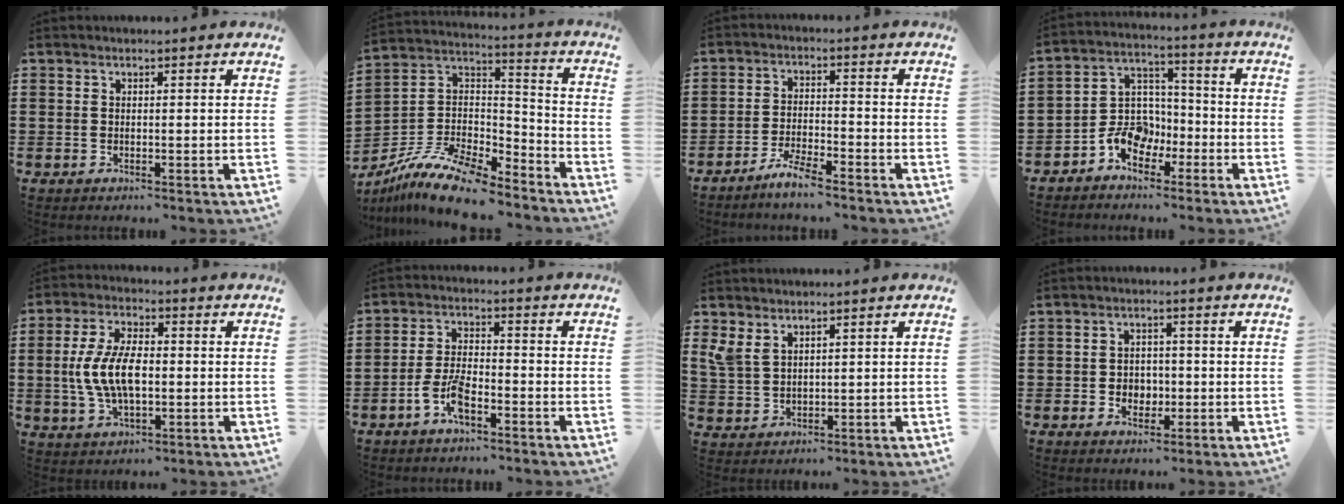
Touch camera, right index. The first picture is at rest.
{"total": 12.2, "force": [-10.0, 3.5, 6.0], "torque": [-0.125, 0.028, -0.195]}
{"total": 4.2, "force": [-3.9, 0.0, 1.6], "torque": [-0.036, 0.001, -0.076]}
{"total": 7.7, "force": [-4.4, 5.4, 3.3], "torque": [-0.080, 0.020, -0.086]}
{"total": 8.7, "force": [-0.6, 4.3, 7.6], "torque": [-0.171, 0.001, -0.018]}
{"total": 5.9, "force": [-3.2, 2.1, 4.5], "torque": [-0.107, -0.001, -0.065]}
{"total": 3.4, "force": [2.4, 2.0, 1.5], "torque": [-0.047, 0.005, 0.043]}
{"total": 3.0, "force": [-0.9, 2.5, 1.4], "torque": [-0.027, 0.001, -0.023]}